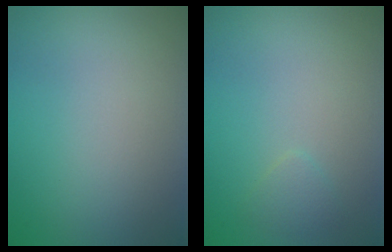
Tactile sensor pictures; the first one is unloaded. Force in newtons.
{"total": 0.9, "press": 0.9, "slide": 0.0}